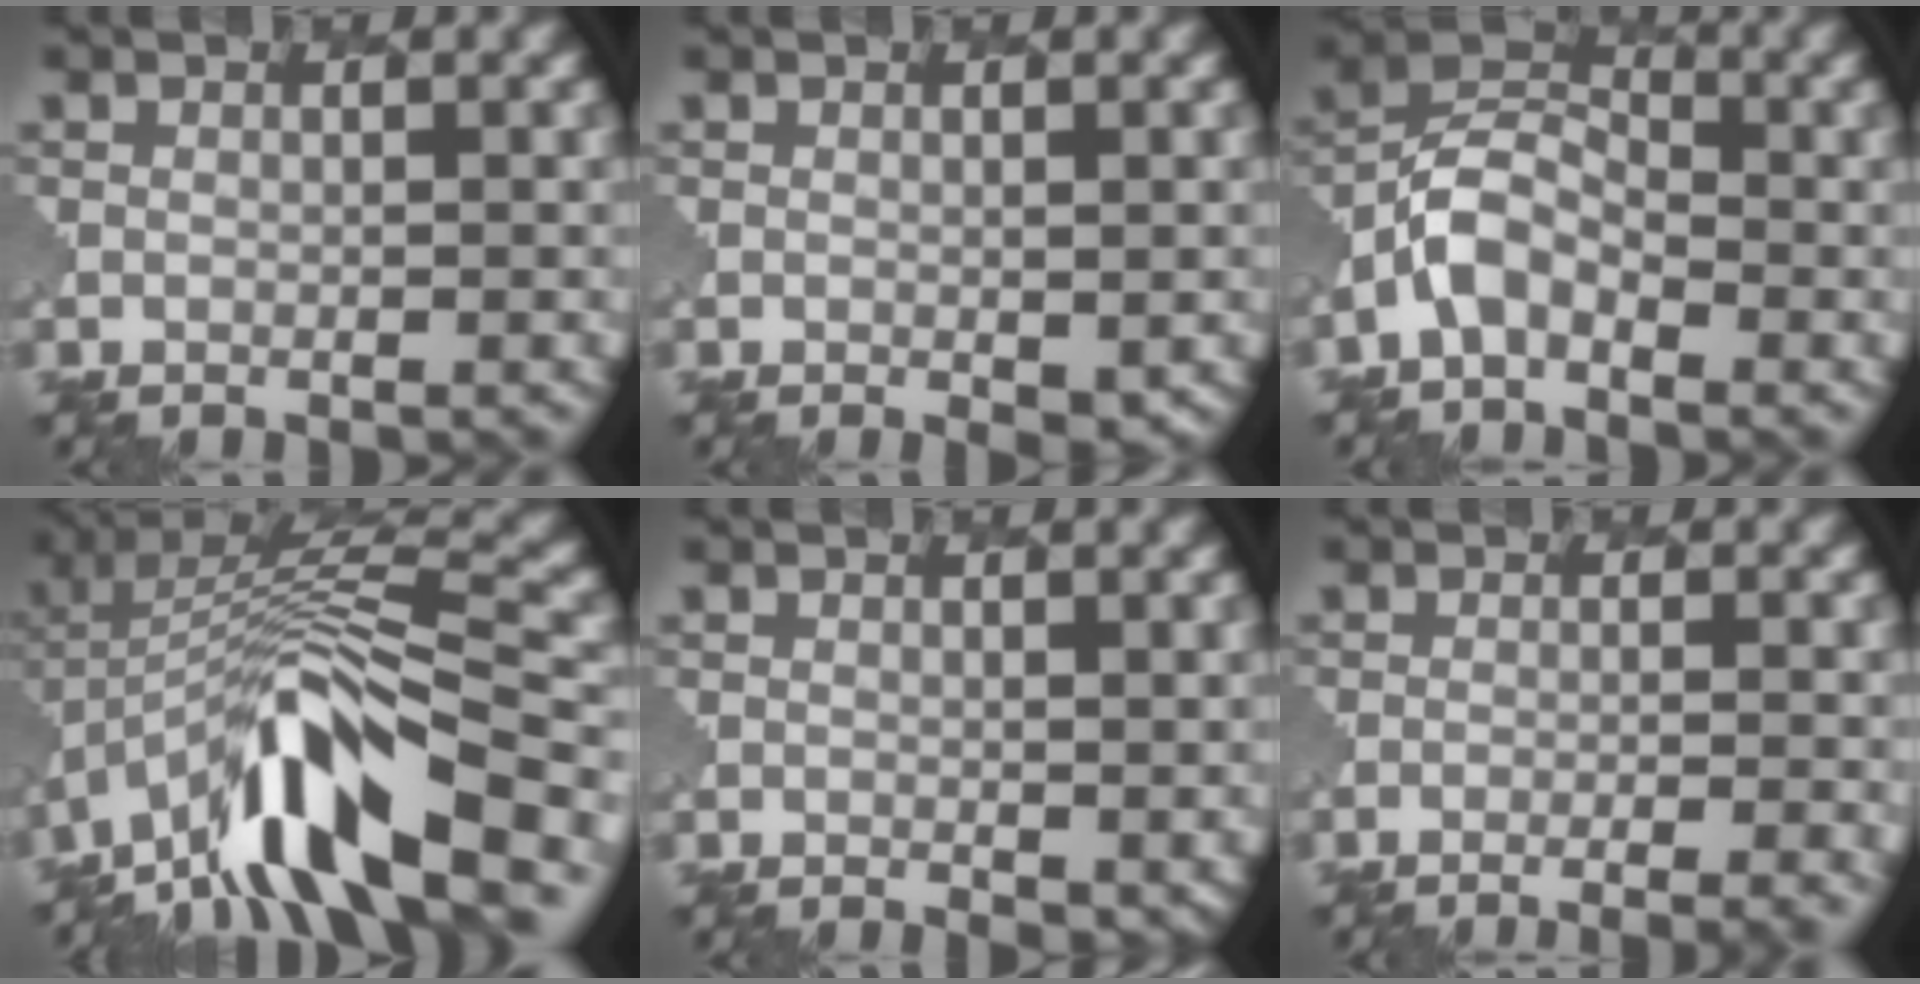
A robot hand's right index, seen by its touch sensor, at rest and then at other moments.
{"total": 1.6, "force": [-0.2, 0.6, 1.4], "torque": [-0.018, -0.008, 0.000]}
{"total": 4.0, "force": [-2.1, 2.5, 2.4], "torque": [-0.050, 0.010, -0.049]}
{"total": 11.5, "force": [-6.1, 3.6, 9.1], "torque": [-0.155, 0.018, -0.112]}
{"total": 2.4, "force": [0.2, 1.2, 2.0], "torque": [-0.024, -0.008, 0.008]}
{"total": 3.9, "force": [-2.0, 1.2, 3.2], "torque": [-0.023, 0.005, -0.029]}